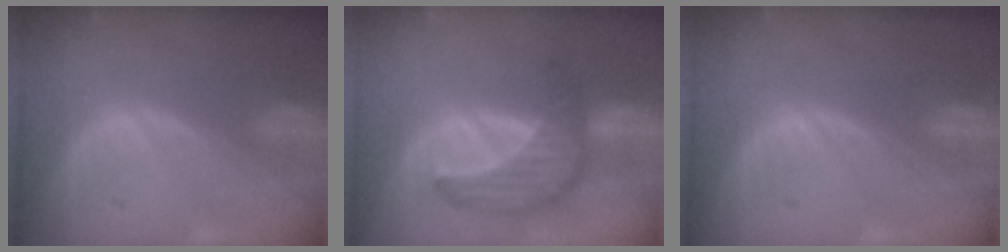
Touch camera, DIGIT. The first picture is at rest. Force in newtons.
{"total": 7.3, "press": 7.3, "slide": 0.2}
{"total": 0.0}